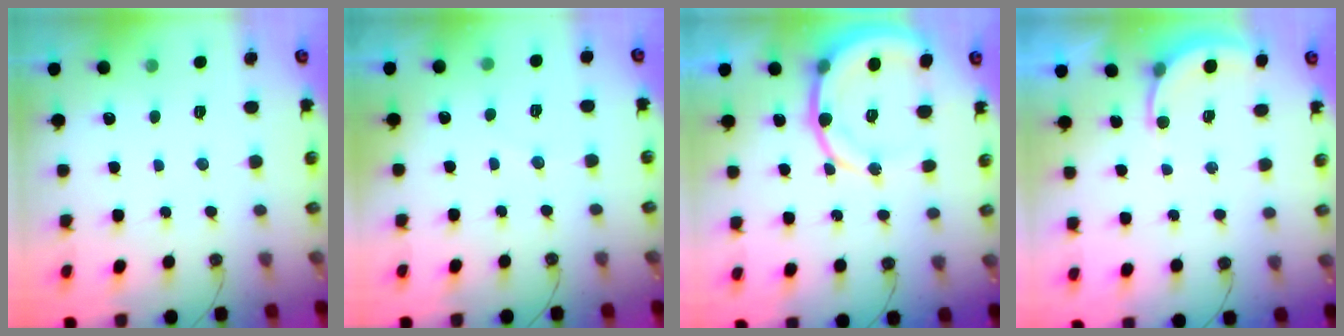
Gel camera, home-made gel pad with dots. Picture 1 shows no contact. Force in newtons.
{"total": 2.0, "press": 1.8, "slide": 0.9}
{"total": 12.7, "press": 12.5, "slide": 2.4}
{"total": 3.9, "press": 3.9, "slide": 0.3}